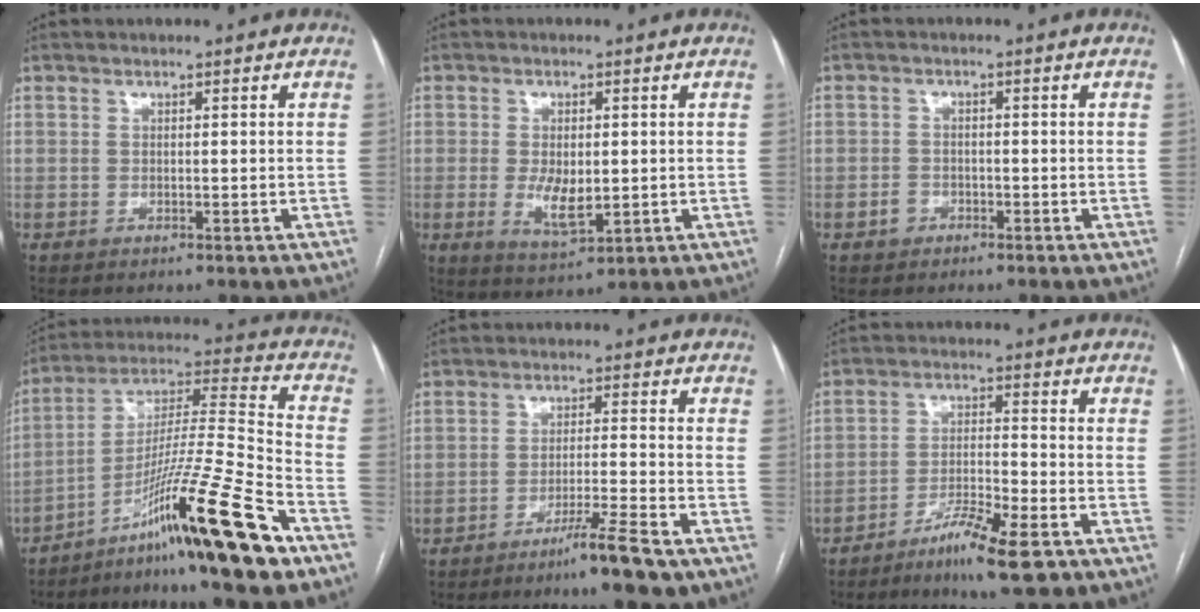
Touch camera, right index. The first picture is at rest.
{"total": 6.0, "force": [-0.5, 2.7, 5.3], "torque": [-0.101, -0.011, 0.000]}
{"total": 2.2, "force": [-1.1, 1.8, 0.3], "torque": [-0.004, 0.008, -0.019]}
{"total": 21.3, "force": [-12.9, -0.9, 16.8], "torque": [-0.298, -0.023, -0.221]}
{"total": 7.3, "force": [-5.1, -0.5, 5.2], "torque": [-0.084, -0.016, -0.089]}
{"total": 9.4, "force": [-6.1, 1.0, 7.2], "torque": [-0.129, -0.013, -0.104]}